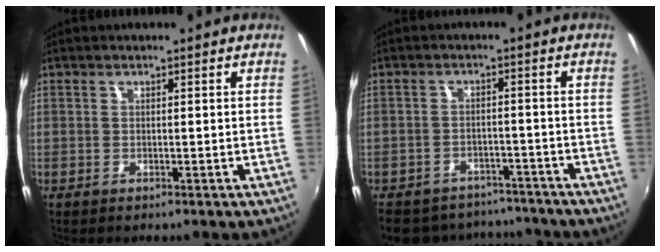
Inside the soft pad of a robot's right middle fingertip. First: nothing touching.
{"total": 16.9, "force": [-14.0, 7.6, 5.7], "torque": [-0.137, 0.016, -0.183]}